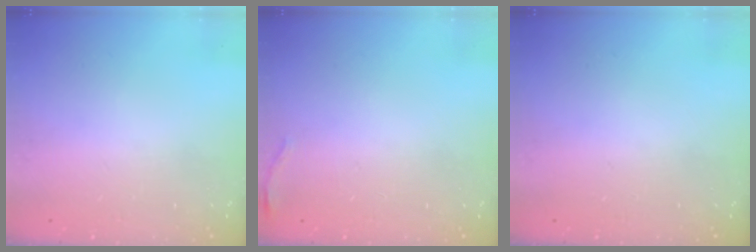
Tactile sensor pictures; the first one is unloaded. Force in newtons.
{"total": 7.3, "press": 5.5, "slide": 4.8}
{"total": 0.0}